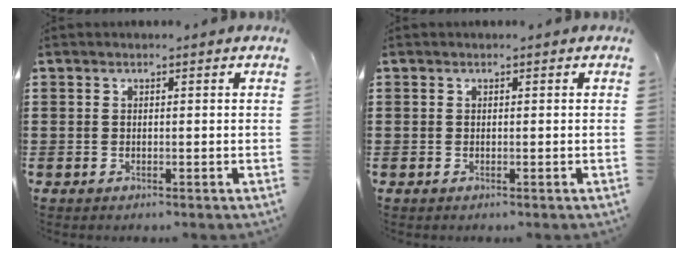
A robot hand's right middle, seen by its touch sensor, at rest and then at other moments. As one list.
[{"total": 0.0}]